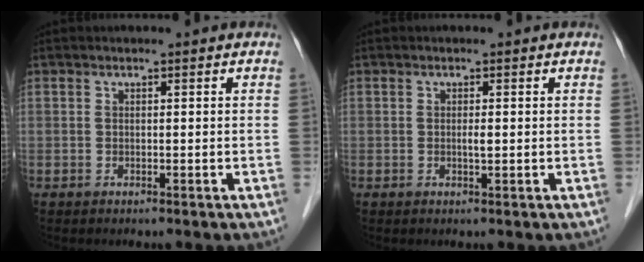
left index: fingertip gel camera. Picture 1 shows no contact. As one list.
[{"total": 0.9, "force": [-0.3, 0.1, 0.8], "torque": [-0.015, -0.005, -0.005]}]